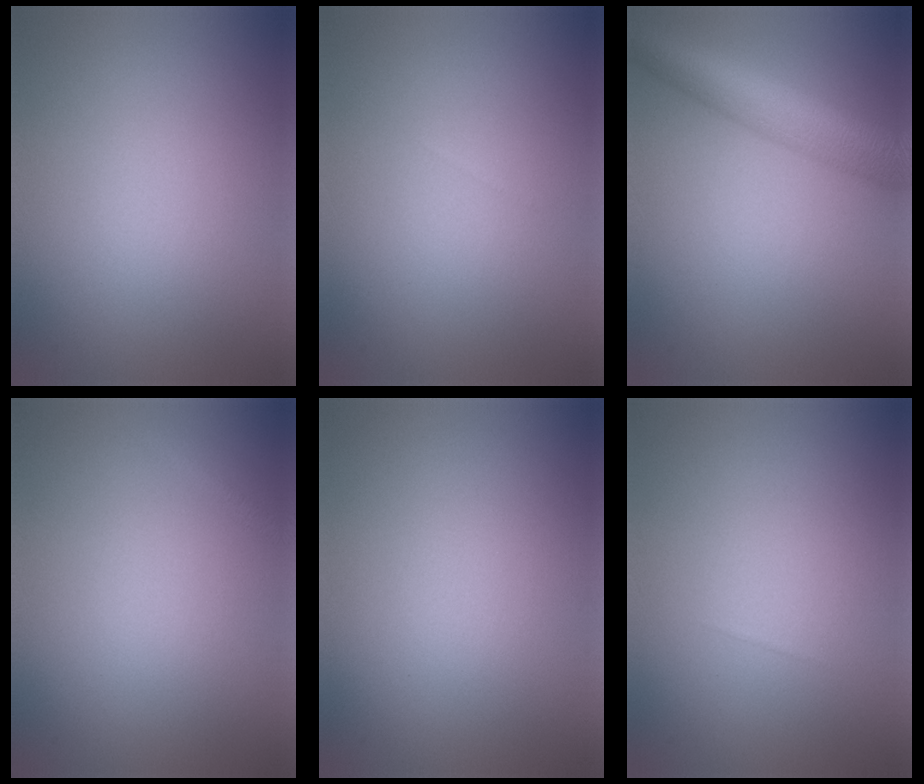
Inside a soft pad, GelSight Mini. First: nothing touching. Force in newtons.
{"total": 0.0}
{"total": 7.5, "press": 7.5, "slide": 0.3}
{"total": 0.8, "press": 0.7, "slide": 0.1}
{"total": 0.0}
{"total": 0.0}